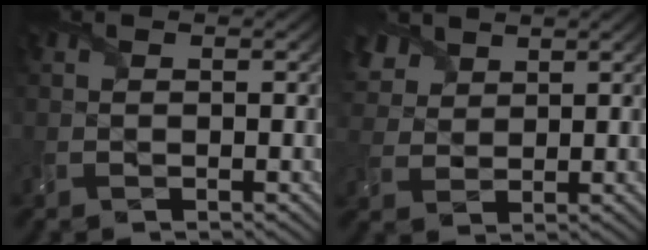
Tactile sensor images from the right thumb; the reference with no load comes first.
{"total": 5.6, "force": [3.7, 3.5, 2.4], "torque": [-0.080, 0.011, 0.071]}